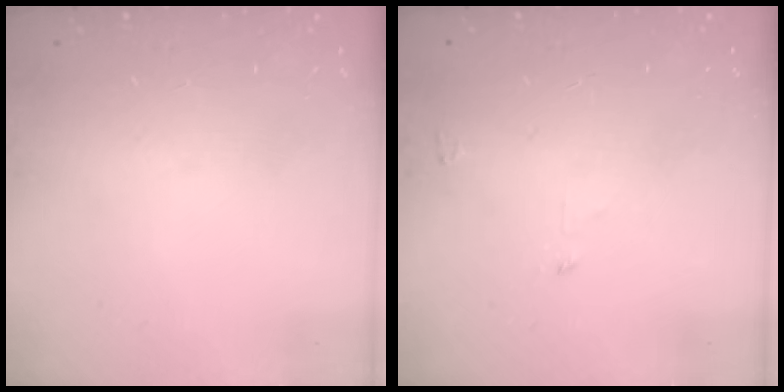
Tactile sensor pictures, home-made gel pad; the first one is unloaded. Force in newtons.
{"total": 2.4, "press": 2.4, "slide": 0.2}